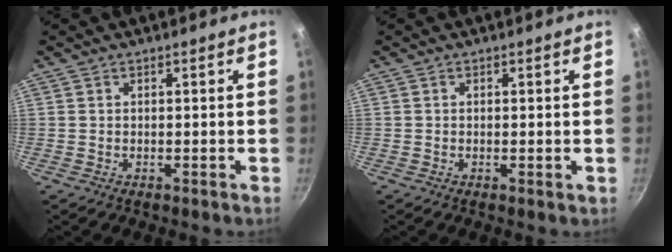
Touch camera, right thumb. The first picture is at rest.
{"total": 0.5, "force": [0.0, 0.1, 0.5], "torque": [-0.008, -0.001, -0.002]}